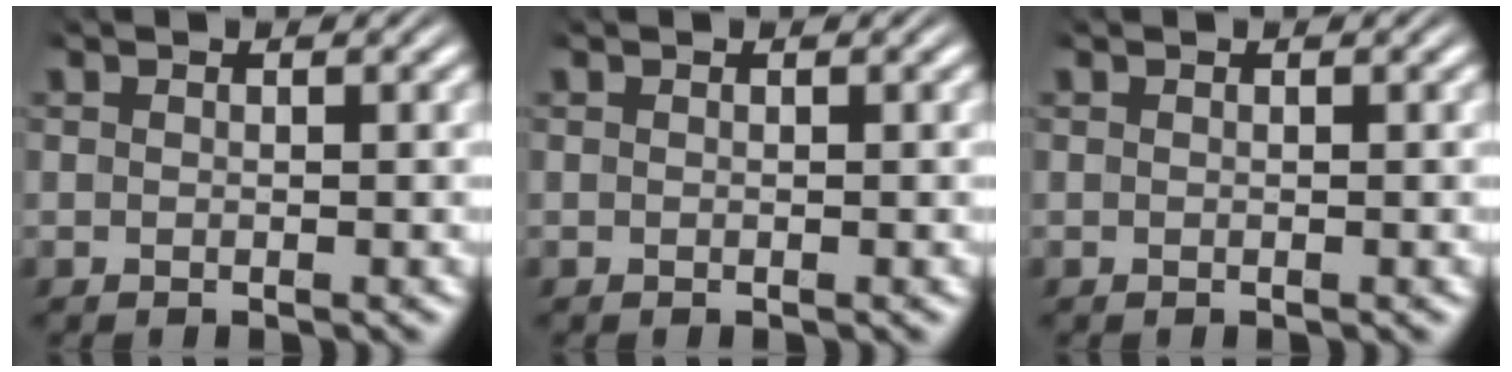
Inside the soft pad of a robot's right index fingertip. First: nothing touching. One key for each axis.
{"total": 0.0}
{"total": 0.0}